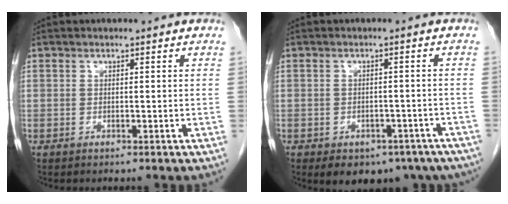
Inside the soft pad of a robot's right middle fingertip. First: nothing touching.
{"total": 12.3, "force": [-8.0, 7.7, 5.3], "torque": [-0.080, 0.001, -0.087]}